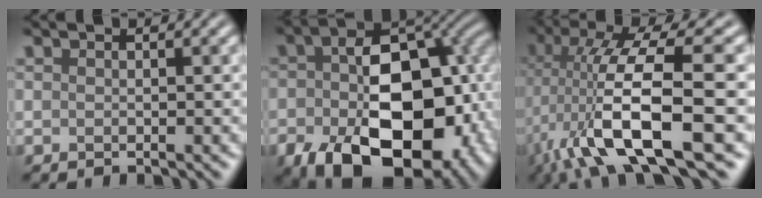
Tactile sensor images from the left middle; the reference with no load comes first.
{"total": 16.6, "force": [-4.4, 10.3, 12.2], "torque": [-0.169, -0.043, -0.049]}
{"total": 11.6, "force": [-3.0, 3.0, 10.8], "torque": [-0.206, 0.004, -0.057]}